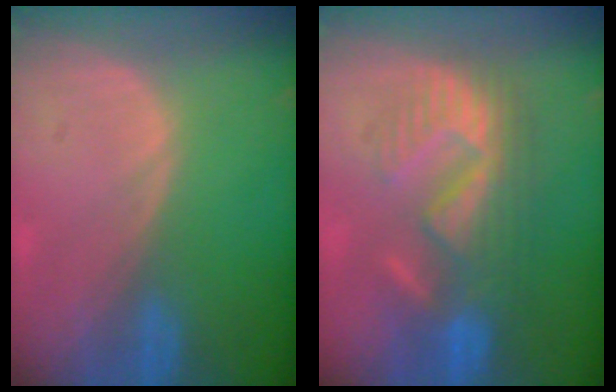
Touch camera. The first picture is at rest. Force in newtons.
{"total": 8.9, "press": 8.7, "slide": 1.5}